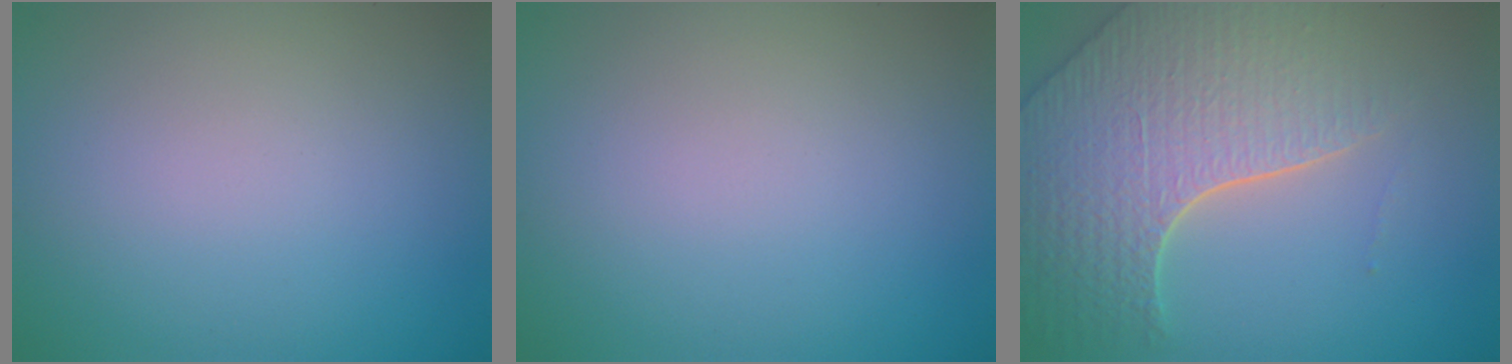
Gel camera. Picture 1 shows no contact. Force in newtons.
{"total": 0.0}
{"total": 6.8, "press": 5.5, "slide": 3.9}